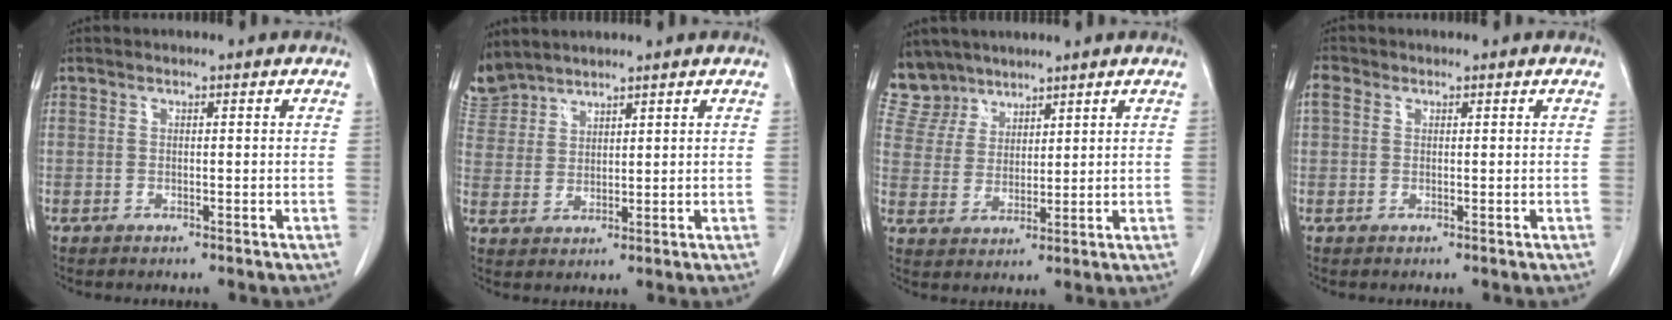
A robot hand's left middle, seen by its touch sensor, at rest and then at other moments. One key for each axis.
{"total": 6.0, "fx": 5.7, "fy": 1.9, "fz": 0.1, "tx": -0.010, "ty": 0.011, "tz": 0.123}
{"total": 6.9, "fx": 6.0, "fy": 3.3, "fz": -0.1, "tx": 0.002, "ty": 0.005, "tz": 0.130}
{"total": 1.8, "fx": 0.7, "fy": 1.4, "fz": 0.8, "tx": -0.020, "ty": 0.013, "tz": 0.013}